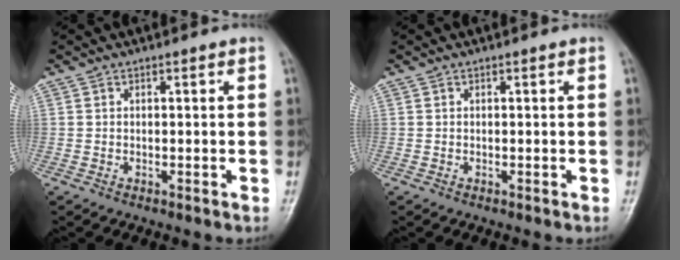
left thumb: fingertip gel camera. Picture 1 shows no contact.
{"total": 0.0}